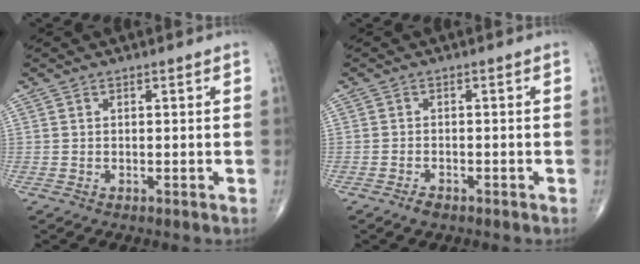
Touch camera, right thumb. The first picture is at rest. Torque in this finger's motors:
{"motor_torque": [0.24, 0.08, -0.07, -0.20, -0.01]}